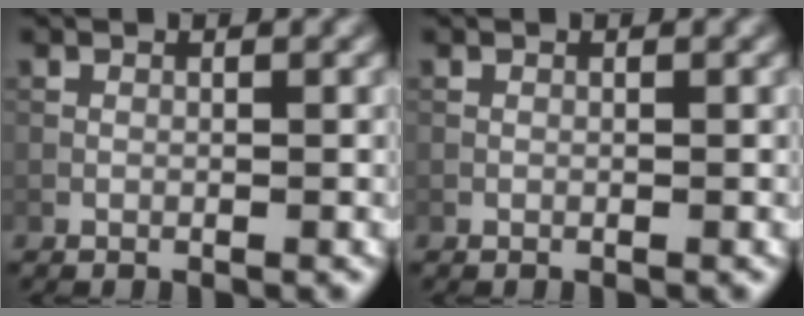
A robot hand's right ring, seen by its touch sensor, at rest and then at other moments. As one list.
[{"total": 0.0}]